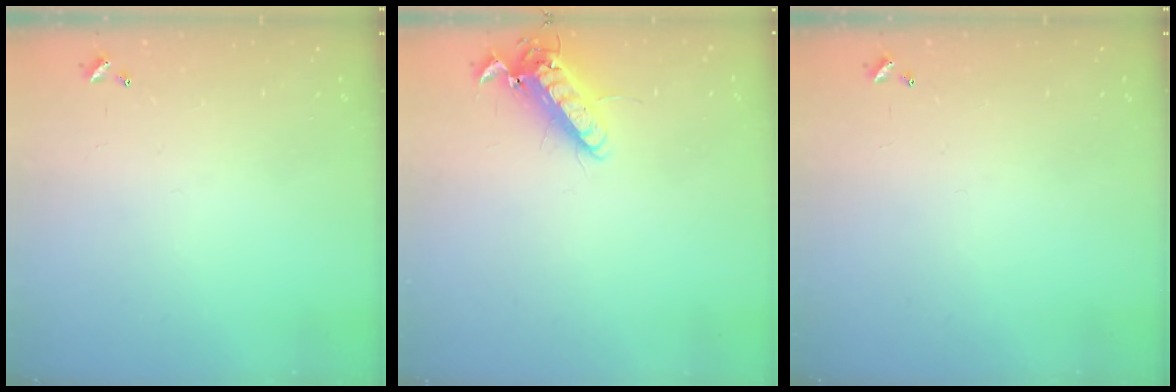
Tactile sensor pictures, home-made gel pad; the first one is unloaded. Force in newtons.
{"total": 12.5, "press": 12.3, "slide": 2.1}
{"total": 0.0}